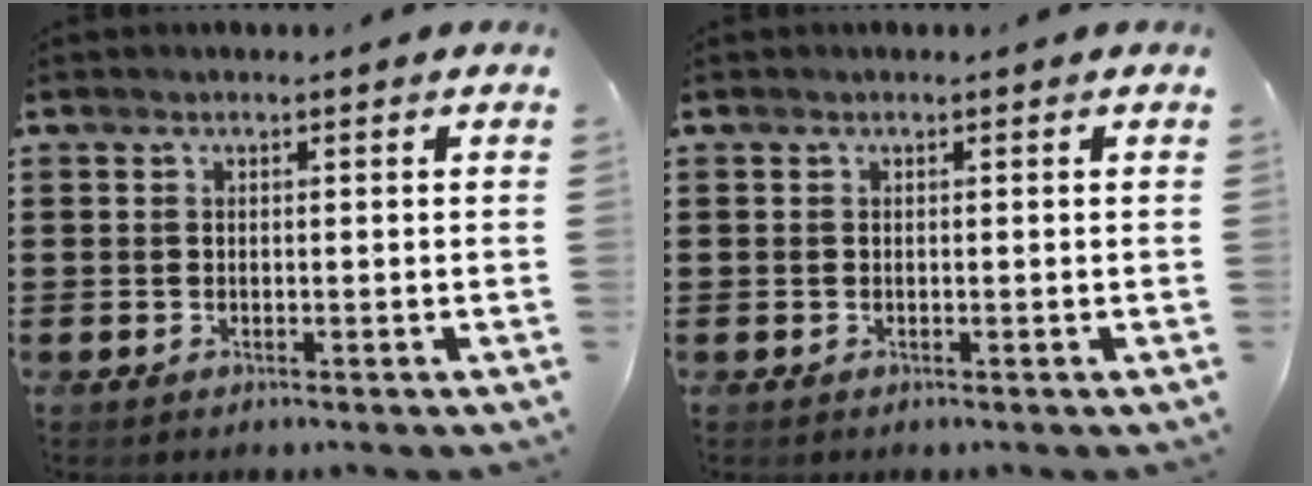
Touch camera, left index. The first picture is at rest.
{"total": 0.0}